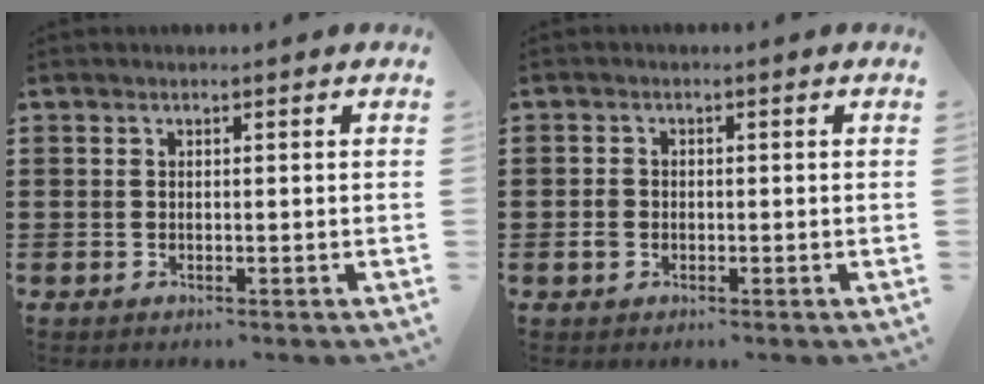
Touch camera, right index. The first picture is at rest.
{"total": 1.7, "force": [-0.6, 1.3, 0.8], "torque": [-0.026, 0.000, -0.014]}